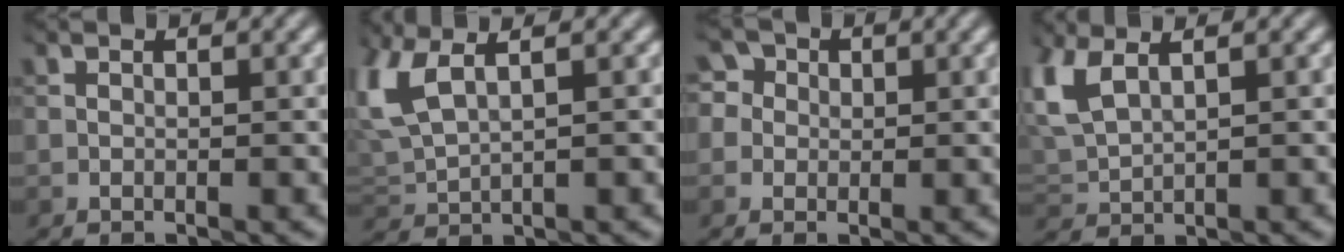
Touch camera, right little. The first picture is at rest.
{"total": 5.0, "force": [1.8, 2.4, 4.0], "torque": [-0.124, 0.007, 0.044]}
{"total": 4.7, "force": [1.5, 4.3, 1.4], "torque": [-0.023, 0.035, 0.001]}
{"total": 4.0, "force": [1.8, 2.0, 2.9], "torque": [-0.093, 0.008, 0.046]}